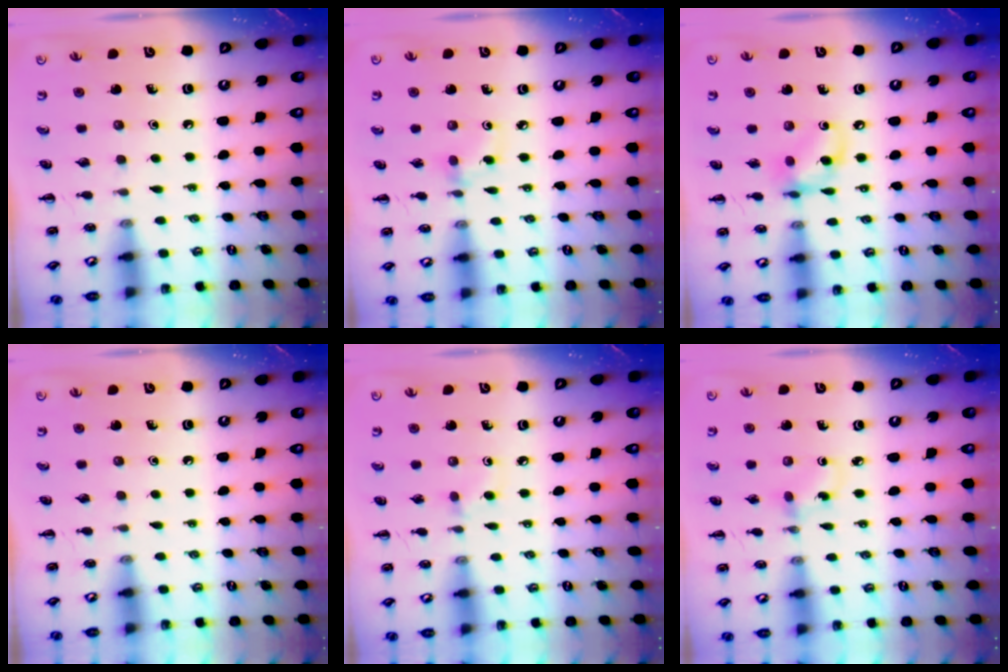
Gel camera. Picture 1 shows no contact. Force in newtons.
{"total": 2.9, "press": 2.8, "slide": 0.8}
{"total": 8.5, "press": 8.5, "slide": 0.7}
{"total": 0.0}
{"total": 4.1, "press": 3.8, "slide": 1.6}
{"total": 1.9, "press": 1.7, "slide": 0.7}